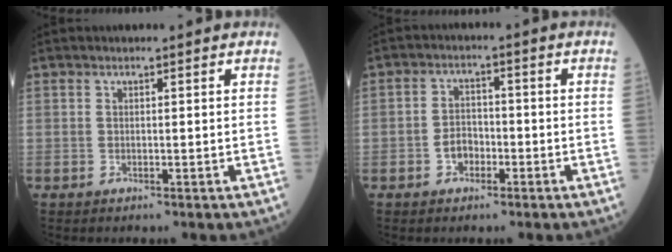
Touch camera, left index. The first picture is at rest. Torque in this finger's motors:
{"motor_torque": [0.57, 0.17, 0.19, 0.06]}